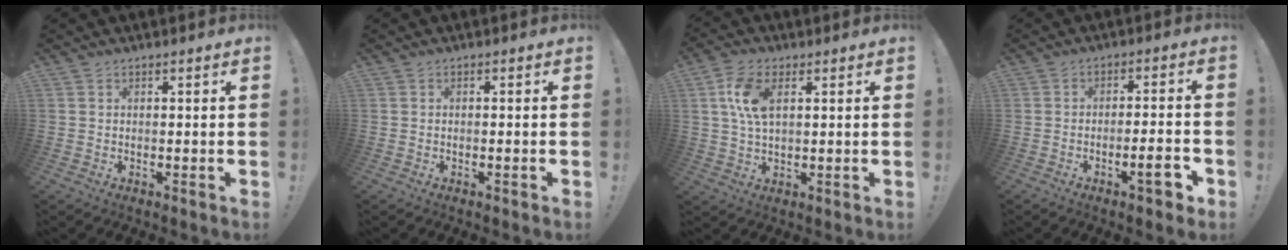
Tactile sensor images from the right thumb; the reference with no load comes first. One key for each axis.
{"total": 0.8, "fx": -0.6, "fy": -0.1, "fz": 0.5, "tx": -0.012, "ty": 0.001, "tz": -0.011}
{"total": 8.7, "fx": 2.7, "fy": 4.5, "fz": 6.9, "tx": -0.154, "ty": 0.002, "tz": 0.049}
{"total": 7.5, "fx": -3.6, "fy": 1.3, "fz": 6.4, "tx": -0.090, "ty": 0.013, "tz": -0.056}